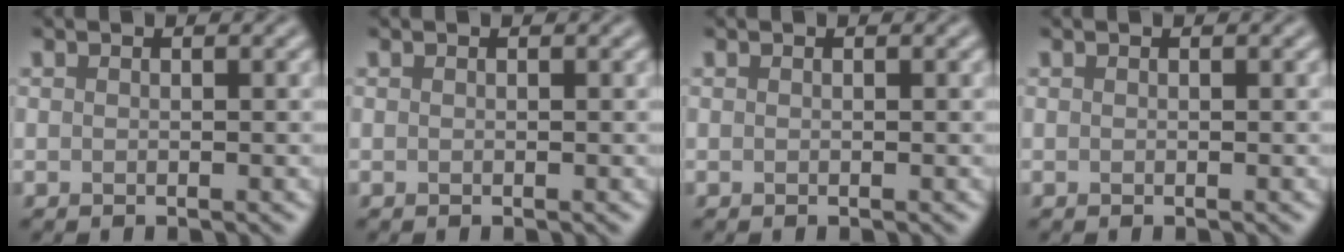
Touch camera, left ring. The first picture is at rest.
{"total": 0.0}
{"total": 0.0}
{"total": 0.0}